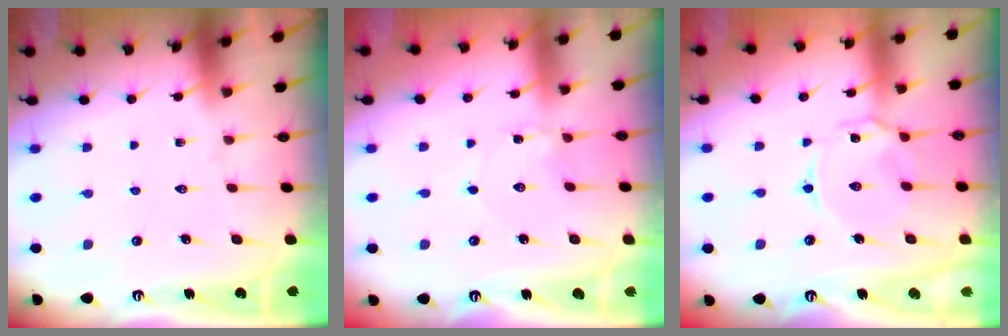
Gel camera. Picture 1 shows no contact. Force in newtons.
{"total": 1.2, "press": 1.1, "slide": 0.1}
{"total": 4.2, "press": 4.2, "slide": 0.2}